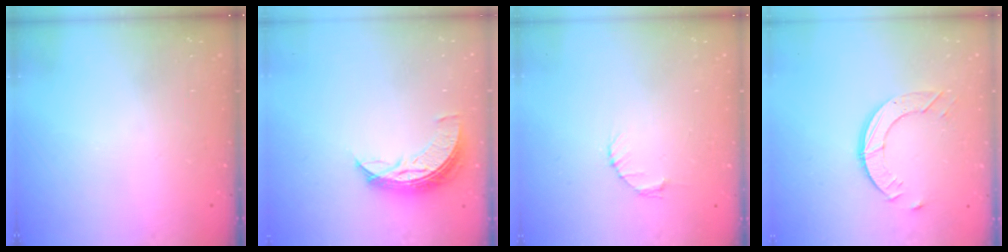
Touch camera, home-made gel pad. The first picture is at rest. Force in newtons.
{"total": 8.2, "press": 8.1, "slide": 0.3}
{"total": 2.7, "press": 2.7, "slide": 0.4}
{"total": 8.4, "press": 8.4, "slide": 0.5}